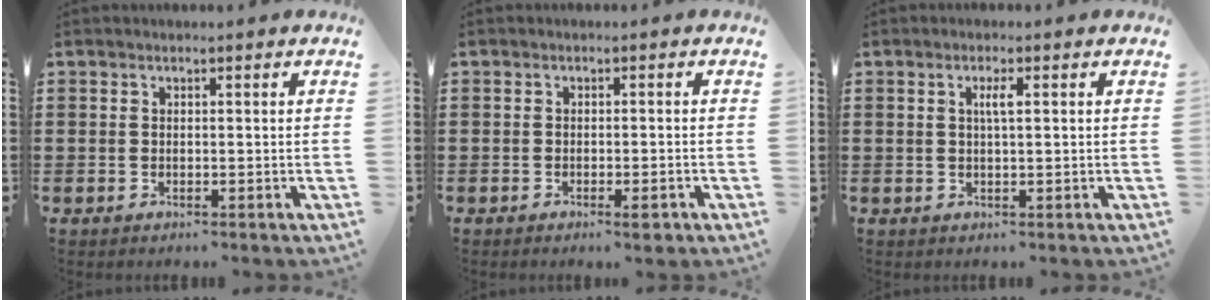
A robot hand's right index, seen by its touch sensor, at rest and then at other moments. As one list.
[{"total": 1.7, "force": [-1.1, 0.3, 1.3], "torque": [-0.023, -0.001, -0.020]}, {"total": 2.1, "force": [0.5, 0.3, 2.0], "torque": [-0.039, 0.002, 0.006]}]